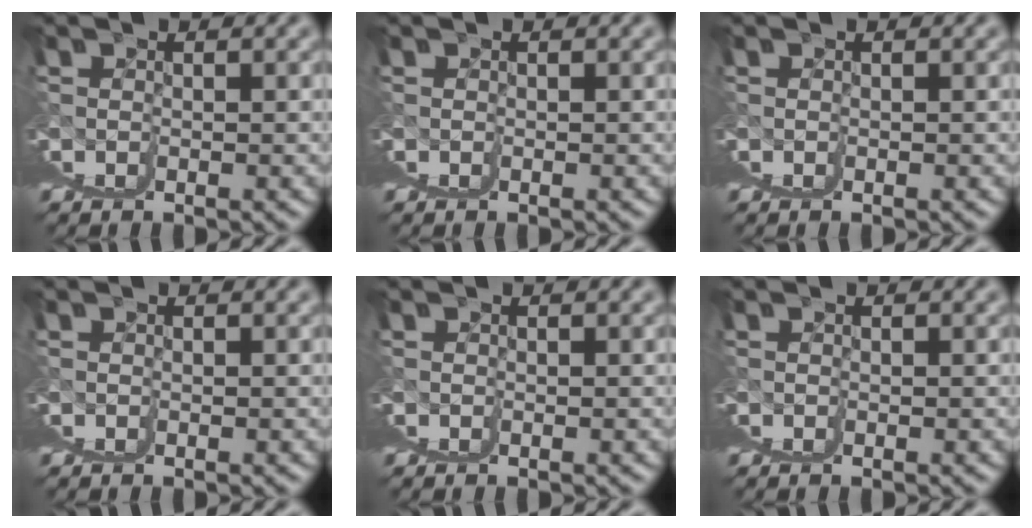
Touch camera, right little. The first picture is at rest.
{"total": 0.0}
{"total": 0.0}
{"total": 0.0}
{"total": 0.0}
{"total": 0.0}